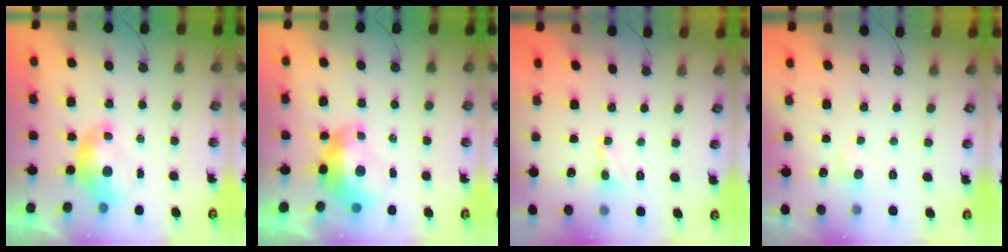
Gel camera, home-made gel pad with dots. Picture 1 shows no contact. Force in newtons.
{"total": 2.3, "press": 2.2, "slide": 0.6}
{"total": 0.6, "press": 0.5, "slide": 0.4}
{"total": 1.2, "press": 0.8, "slide": 0.8}